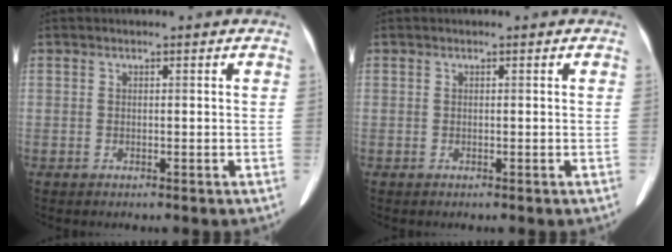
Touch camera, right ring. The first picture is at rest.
{"total": 0.0}